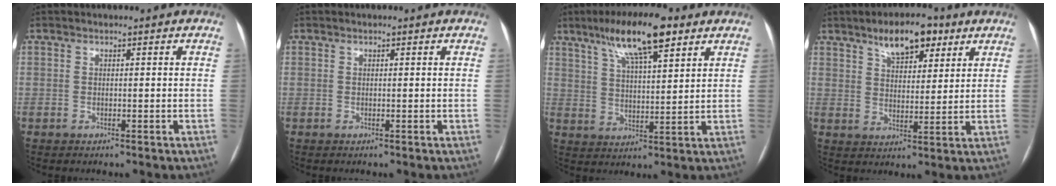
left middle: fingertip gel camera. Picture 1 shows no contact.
{"total": 0.0}
{"total": 12.0, "force": [7.6, 2.4, 9.0], "torque": [-0.161, 0.015, 0.131]}
{"total": 8.4, "force": [5.4, 3.5, 5.4], "torque": [-0.085, 0.012, 0.090]}